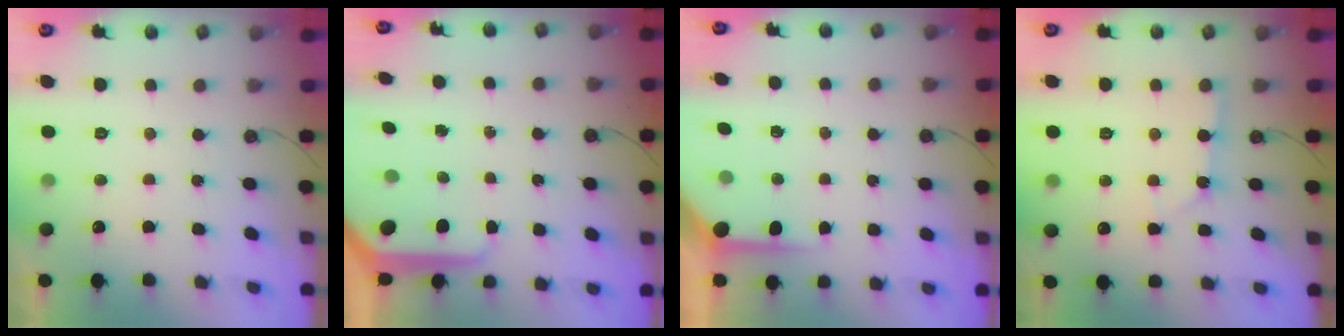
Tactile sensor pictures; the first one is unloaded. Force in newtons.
{"total": 8.4, "press": 8.4, "slide": 0.7}
{"total": 6.7, "press": 6.7, "slide": 0.3}
{"total": 4.0, "press": 4.0, "slide": 0.4}